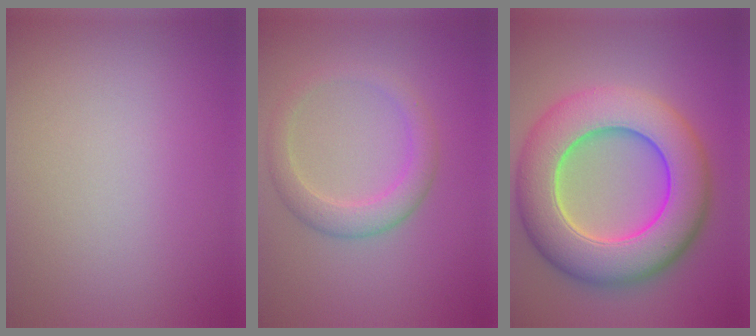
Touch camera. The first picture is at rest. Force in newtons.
{"total": 3.0, "press": 3.0, "slide": 0.1}
{"total": 11.6, "press": 11.6, "slide": 0.4}